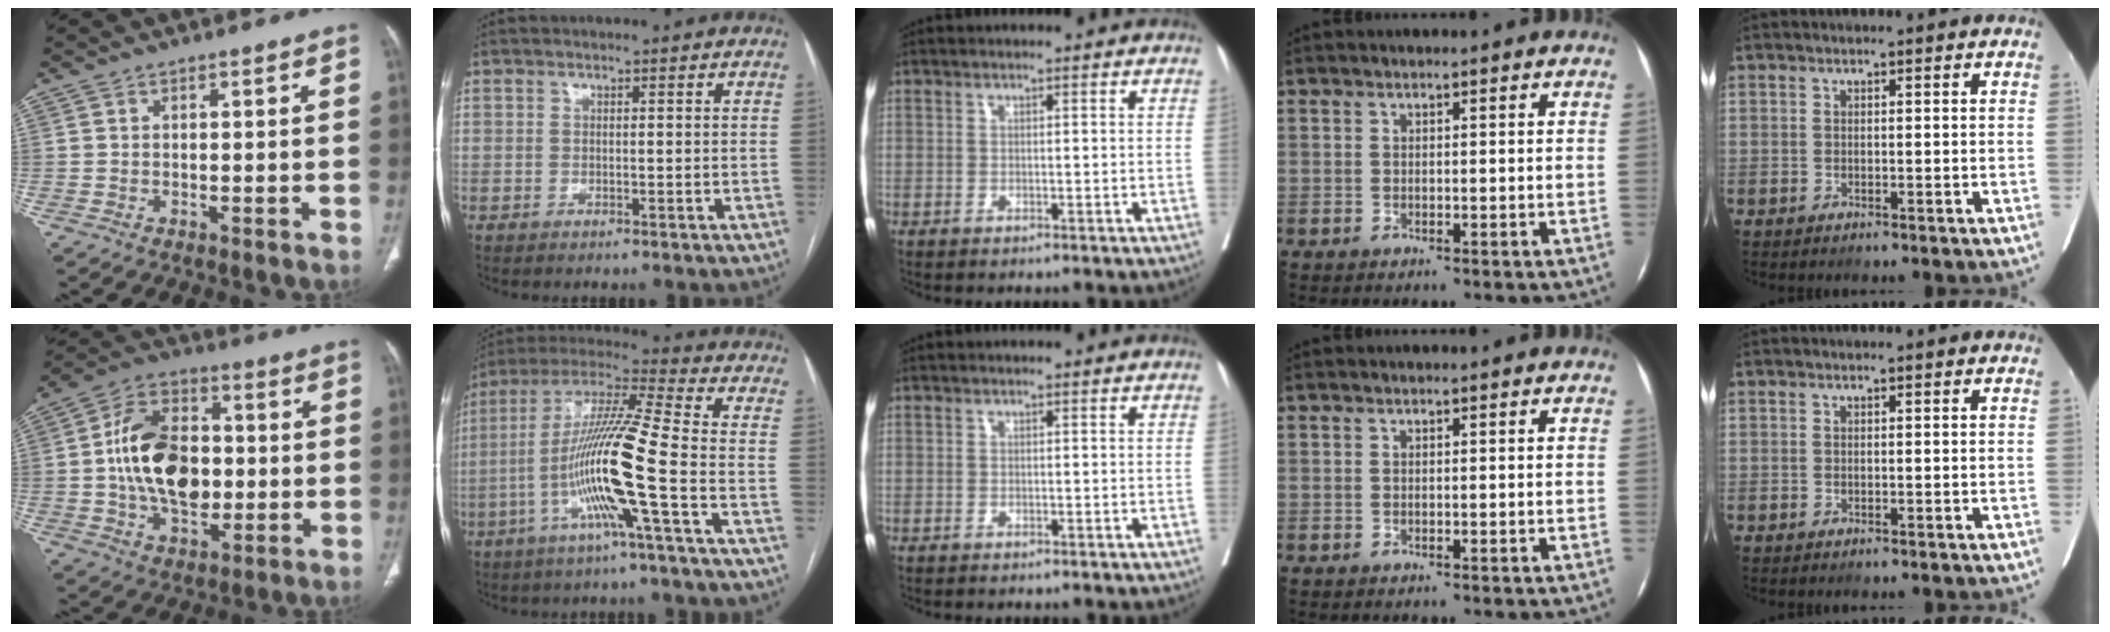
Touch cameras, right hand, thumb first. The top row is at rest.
{"thumb": {"total": 17.4, "force": [-0.4, 11.5, 13.1], "torque": [-0.204, 0.022, -0.006]}, "index": {"total": 15.3, "force": [-4.6, -1.2, 14.6], "torque": [-0.287, 0.000, -0.097]}}